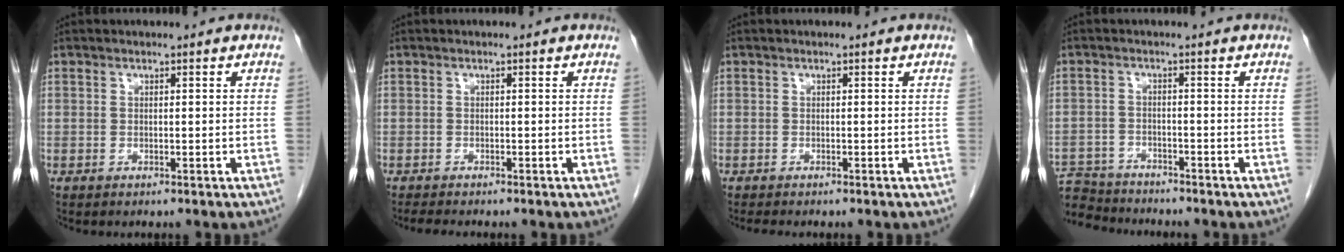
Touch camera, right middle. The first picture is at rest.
{"total": 2.3, "force": [-2.0, 0.3, 1.0], "torque": [-0.019, -0.006, -0.031]}
{"total": 1.7, "force": [-1.5, 0.3, 0.8], "torque": [-0.016, -0.005, -0.019]}
{"total": 9.8, "force": [-9.3, 2.6, 1.6], "torque": [-0.045, -0.003, -0.151]}